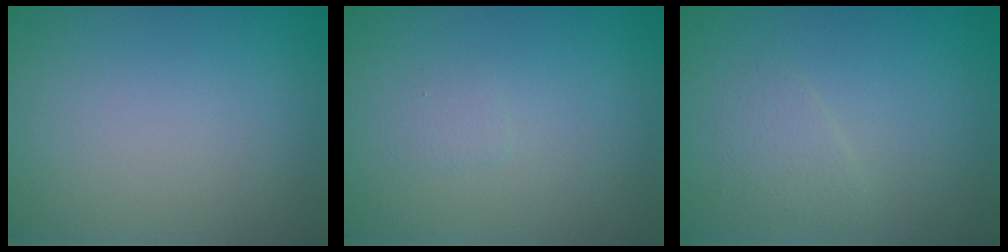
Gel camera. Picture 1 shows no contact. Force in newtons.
{"total": 0.6, "press": 0.6, "slide": 0.1}
{"total": 1.3, "press": 1.3, "slide": 0.0}